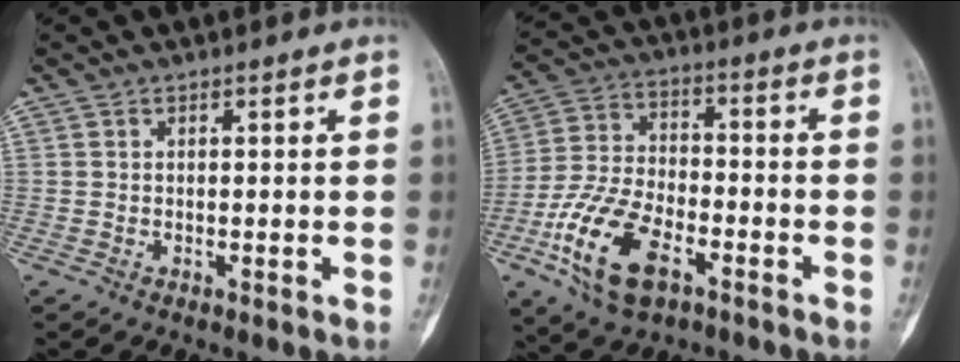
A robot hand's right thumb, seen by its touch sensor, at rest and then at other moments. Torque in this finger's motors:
{"motor_torque": [1.83, 1.24, 1.38, -0.48, 0.35]}